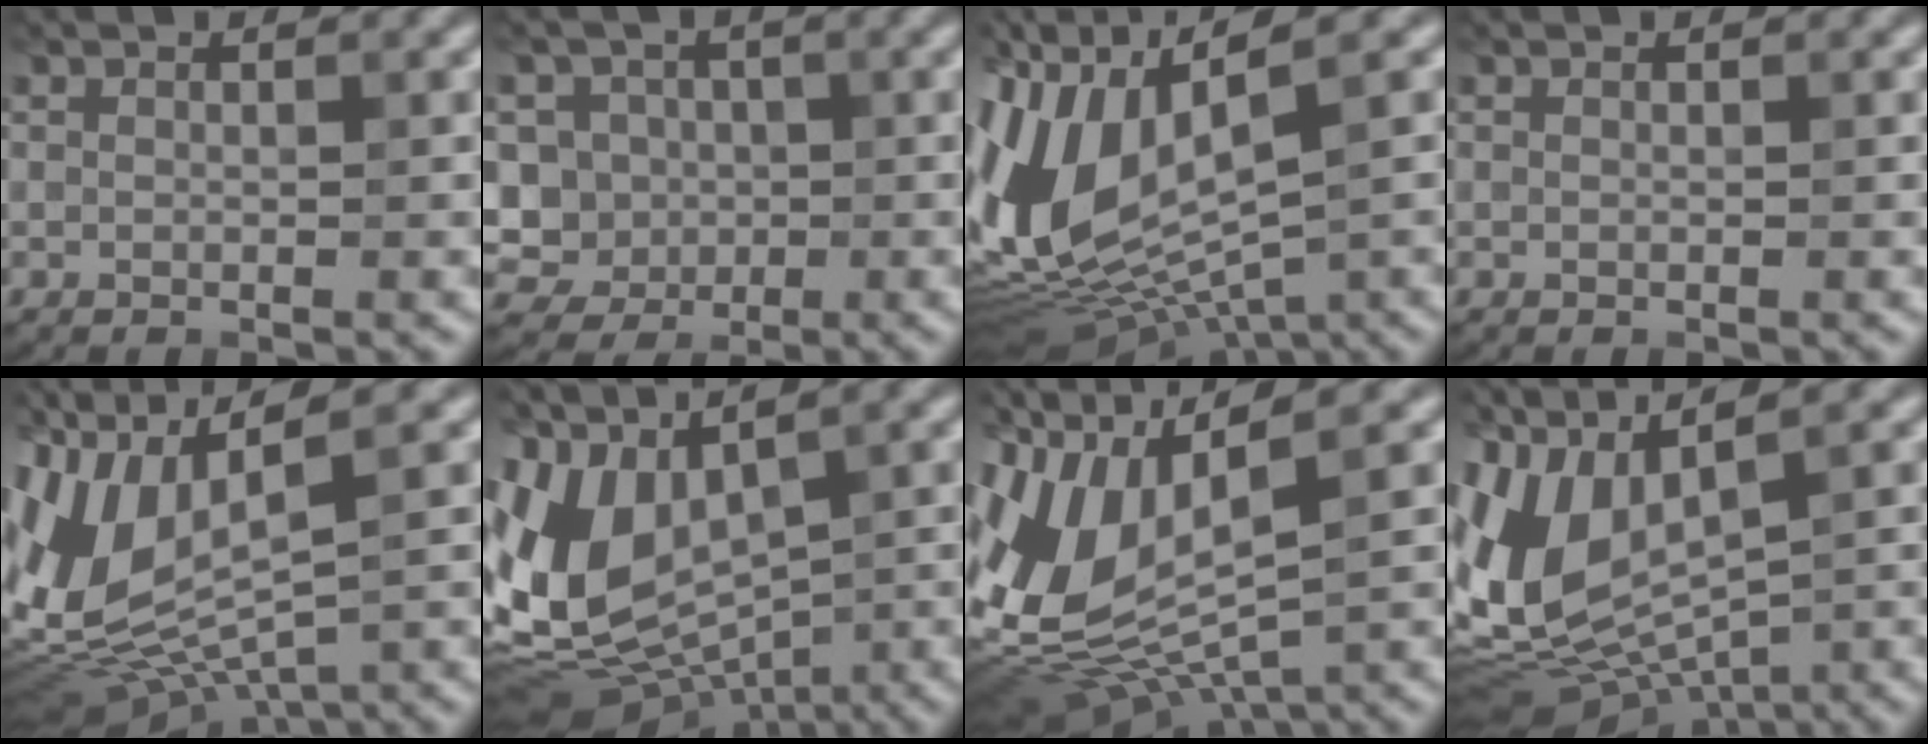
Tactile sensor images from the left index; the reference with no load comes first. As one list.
[{"total": 7.6, "force": [0.2, 7.2, 2.5], "torque": [-0.043, 0.029, -0.021]}, {"total": 14.1, "force": [0.3, 6.4, 12.6], "torque": [-0.285, 0.001, 0.025]}, {"total": 0.0}, {"total": 10.9, "force": [2.2, 5.0, 9.5], "torque": [-0.217, -0.007, 0.052]}, {"total": 11.4, "force": [-0.2, 7.2, 8.8], "torque": [-0.190, -0.012, 0.005]}, {"total": 11.8, "force": [1.4, 5.6, 10.3], "torque": [-0.231, -0.010, 0.034]}, {"total": 11.9, "force": [0.9, 6.4, 10.0], "torque": [-0.243, -0.003, 0.029]}]